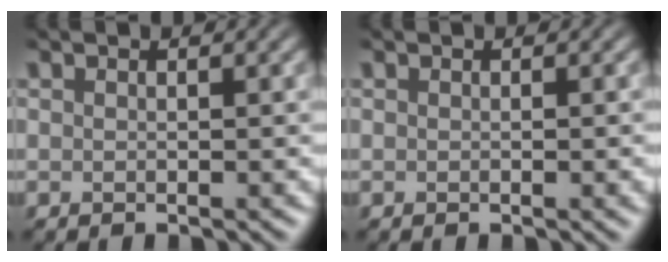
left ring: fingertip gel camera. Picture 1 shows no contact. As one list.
[{"total": 1.1, "force": [-0.1, 0.4, 1.1], "torque": [-0.010, 0.004, -0.005]}]